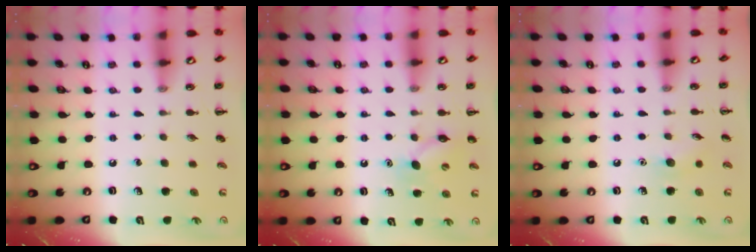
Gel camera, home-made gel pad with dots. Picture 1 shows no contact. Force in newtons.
{"total": 7.3, "press": 7.1, "slide": 1.5}
{"total": 6.0, "press": 5.7, "slide": 1.8}